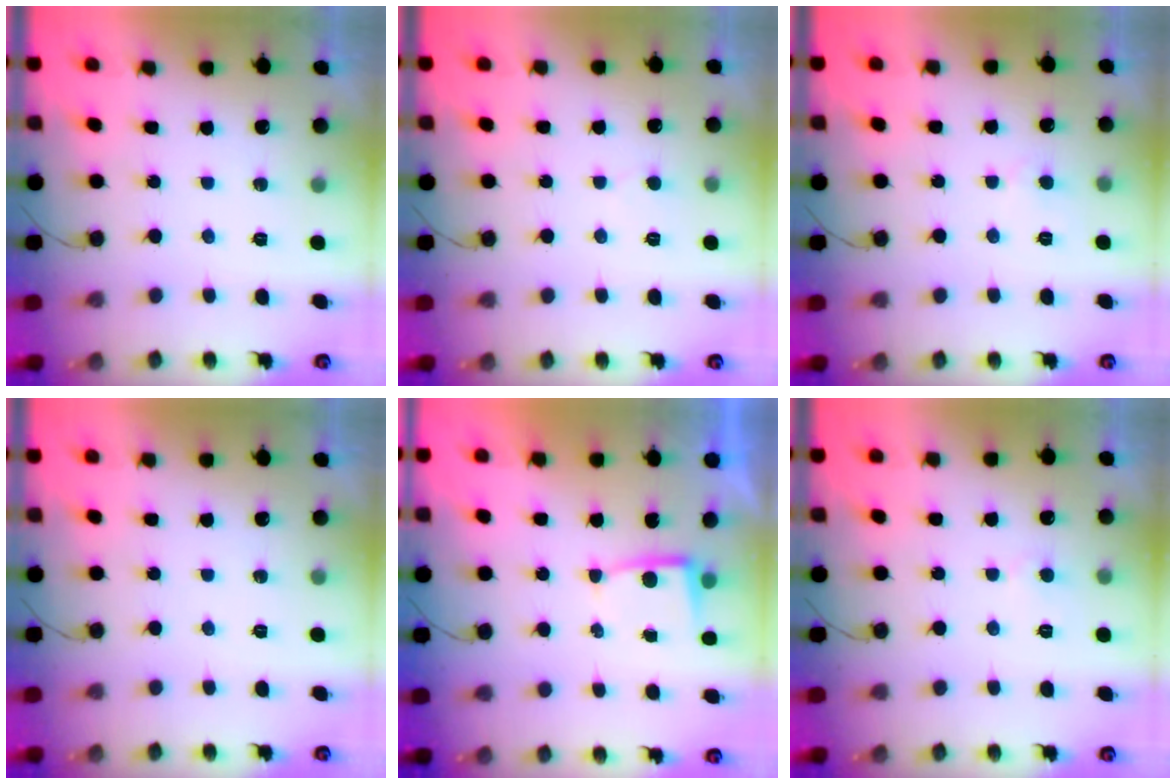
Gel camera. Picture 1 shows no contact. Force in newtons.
{"total": 2.9, "press": 2.9, "slide": 0.3}
{"total": 3.0, "press": 3.0, "slide": 0.3}
{"total": 0.0}
{"total": 2.2, "press": 2.2, "slide": 0.3}
{"total": 2.7, "press": 2.7, "slide": 0.2}